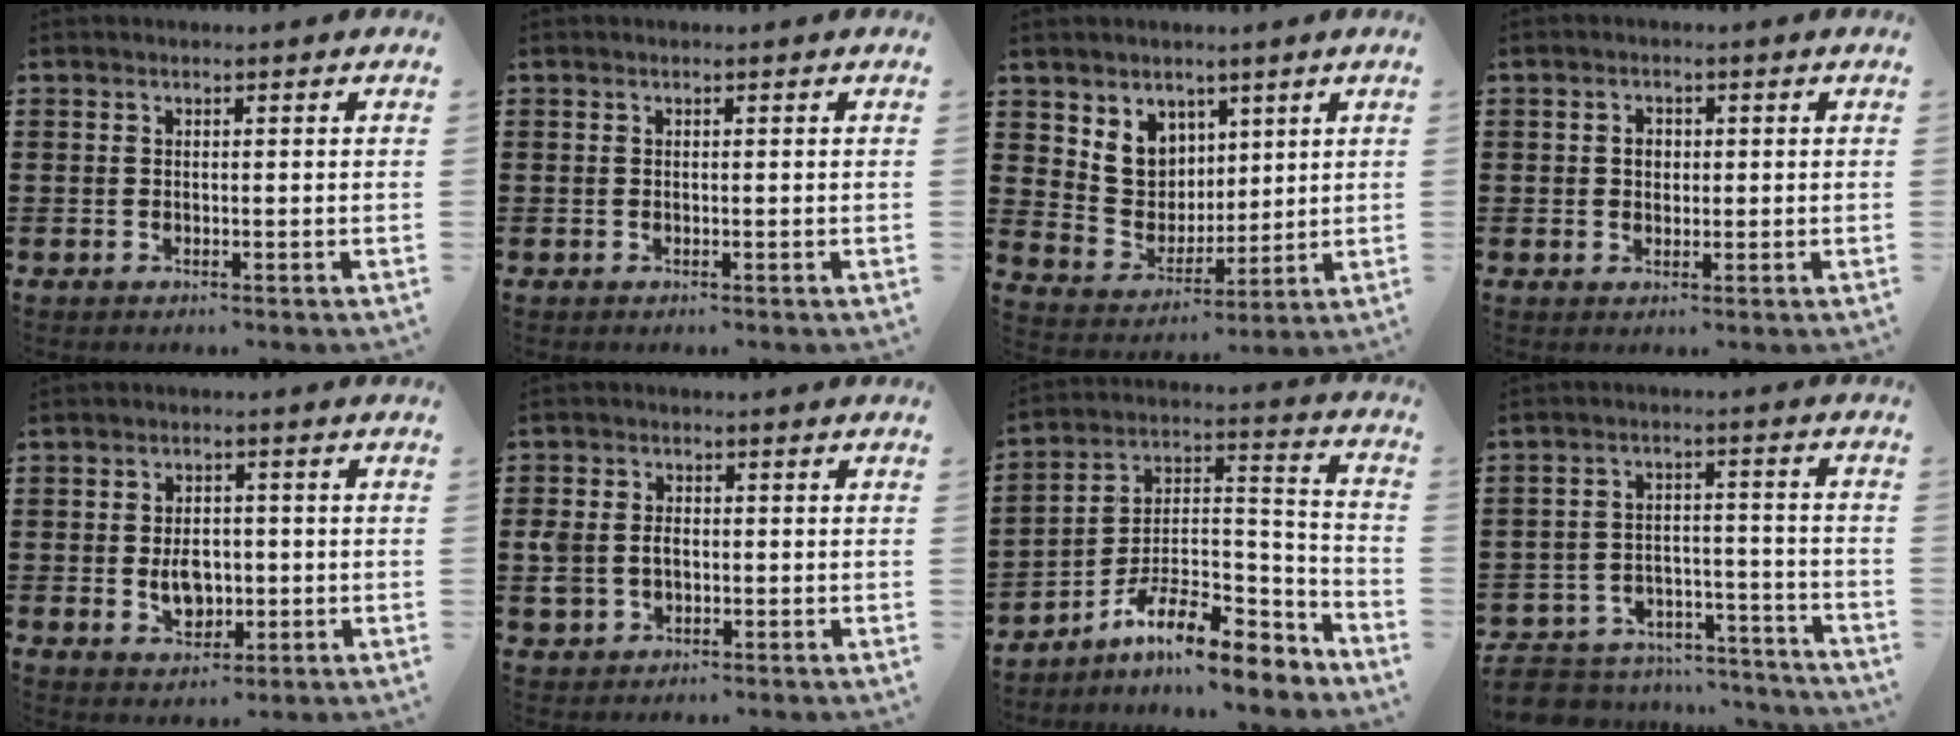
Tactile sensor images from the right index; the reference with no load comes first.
{"total": 0.0}
{"total": 6.8, "force": [3.5, 5.8, 1.3], "torque": [-0.054, -0.010, 0.068]}
{"total": 1.8, "force": [0.2, 1.5, 1.1], "torque": [-0.024, 0.009, 0.002]}
{"total": 5.1, "force": [-0.6, 3.6, 3.5], "torque": [-0.056, 0.000, -0.015]}
{"total": 3.3, "force": [-0.4, 2.8, 1.9], "torque": [-0.057, 0.003, -0.014]}
{"total": 11.6, "force": [-9.0, 3.1, 6.7], "torque": [-0.111, 0.022, -0.168]}
{"total": 5.7, "force": [-5.4, 1.5, 0.8], "torque": [-0.029, 0.009, -0.111]}